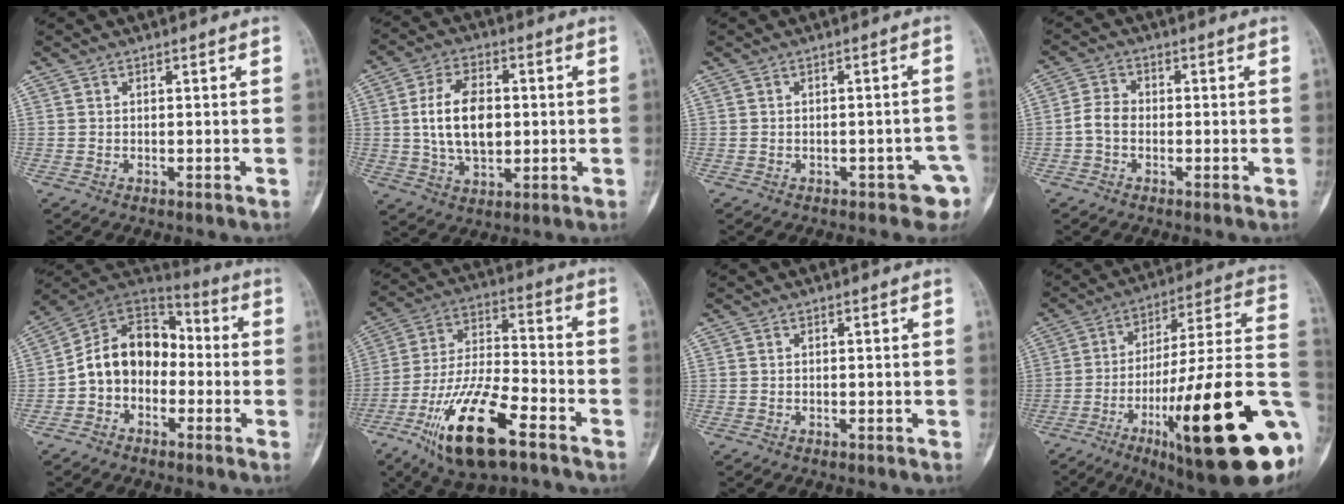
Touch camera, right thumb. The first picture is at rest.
{"total": 12.1, "force": [0.8, 7.3, 9.6], "torque": [-0.161, 0.002, 0.019]}
{"total": 4.6, "force": [-2.4, 2.5, 3.0], "torque": [-0.019, 0.021, -0.027]}
{"total": 3.8, "force": [-1.0, 2.8, 2.4], "torque": [-0.044, 0.014, -0.027]}
{"total": 13.1, "force": [-2.2, 10.1, 8.0], "torque": [-0.109, 0.057, -0.053]}
{"total": 18.8, "force": [-10.3, 6.4, 14.4], "torque": [-0.277, 0.050, -0.186]}
{"total": 0.0}
{"total": 31.2, "force": [-9.9, 6.4, 28.8], "torque": [-0.376, 0.027, -0.144]}